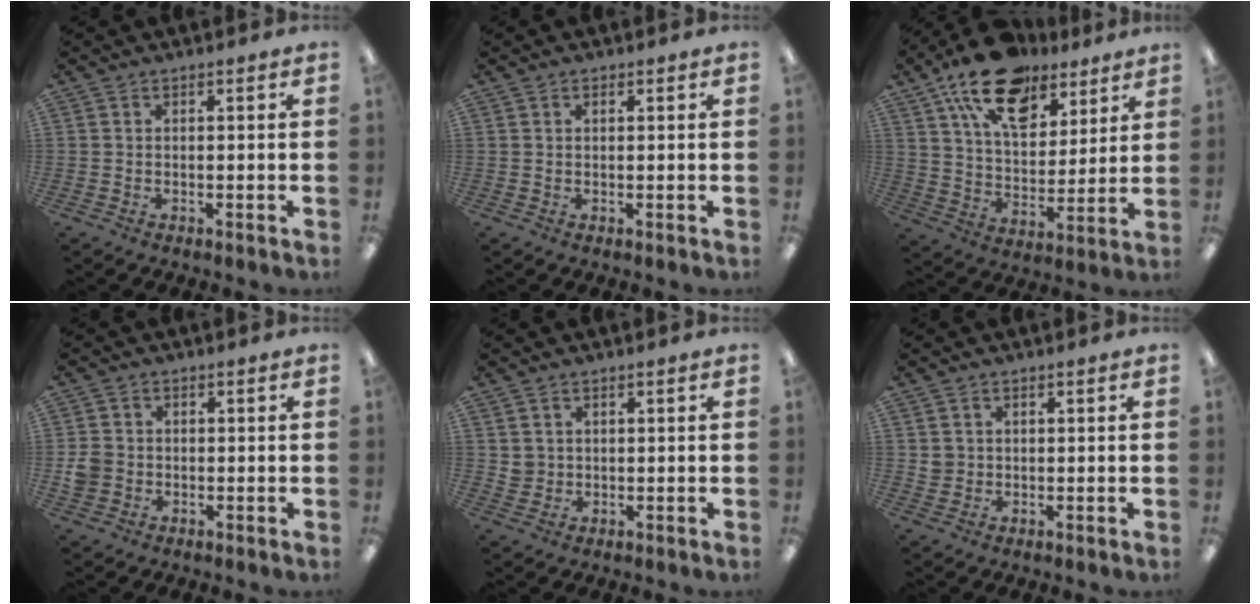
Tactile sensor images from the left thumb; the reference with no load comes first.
{"total": 0.6, "force": [0.4, 0.4, 0.3], "torque": [-0.006, 0.003, 0.007]}
{"total": 18.8, "force": [12.6, 9.9, 9.9], "torque": [-0.174, -0.061, 0.226]}
{"total": 3.8, "force": [-0.6, 3.6, 1.2], "torque": [-0.013, 0.005, -0.012]}
{"total": 2.6, "force": [1.1, 2.3, 0.2], "torque": [-0.002, -0.001, 0.020]}
{"total": 2.3, "force": [0.7, 2.2, 0.4], "torque": [-0.003, 0.000, 0.010]}